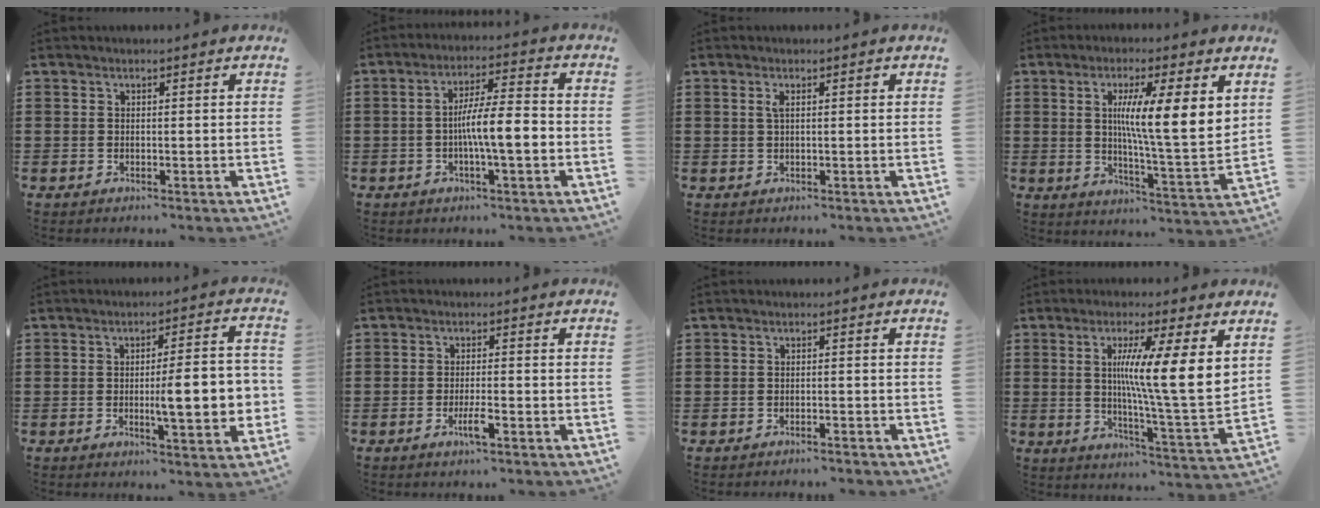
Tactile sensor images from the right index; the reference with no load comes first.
{"total": 7.7, "force": [-1.3, 1.3, 7.5], "torque": [-0.130, 0.006, -0.025]}
{"total": 1.5, "force": [0.4, 0.4, 1.4], "torque": [-0.028, 0.004, 0.005]}
{"total": 10.1, "force": [3.4, 1.2, 9.4], "torque": [-0.169, -0.015, 0.051]}
{"total": 9.7, "force": [-1.3, 2.0, 9.4], "torque": [-0.131, -0.010, -0.025]}
{"total": 3.5, "force": [-1.7, 0.4, 3.0], "torque": [-0.064, -0.007, -0.034]}
{"total": 1.1, "force": [-1.1, -0.1, 0.3], "torque": [-0.008, 0.001, -0.022]}
{"total": 10.7, "force": [3.7, 0.4, 10.1], "torque": [-0.173, -0.022, 0.053]}